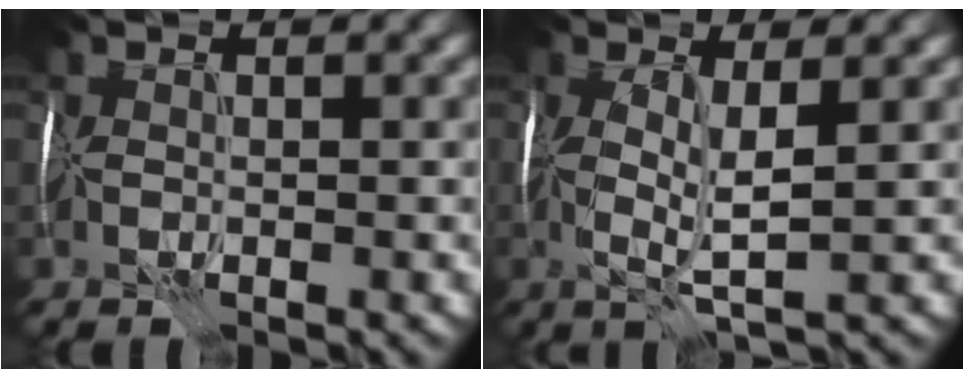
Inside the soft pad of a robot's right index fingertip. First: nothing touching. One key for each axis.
{"total": 3.5, "fx": 0.2, "fy": 0.6, "fz": 3.5, "tx": -0.073, "ty": -0.005, "tz": 0.003}